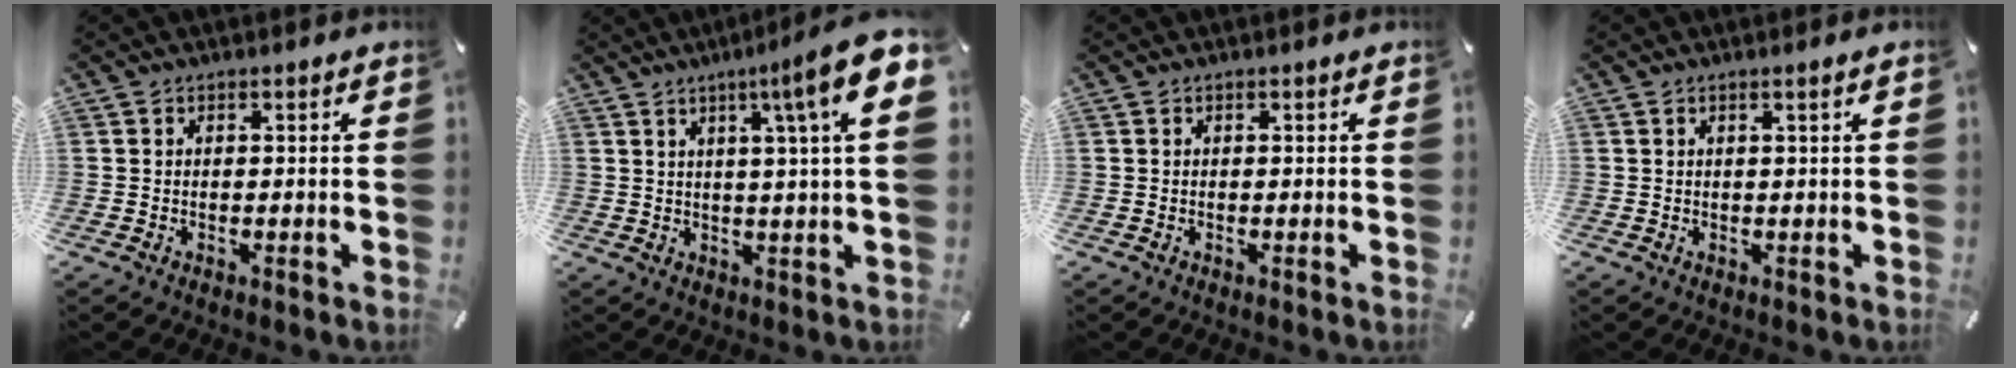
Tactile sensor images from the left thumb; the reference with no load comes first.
{"total": 12.6, "force": [5.4, 0.1, 11.4], "torque": [-0.179, -0.029, 0.077]}
{"total": 0.0}
{"total": 1.4, "force": [0.4, -0.2, 1.4], "torque": [-0.023, -0.003, 0.006]}